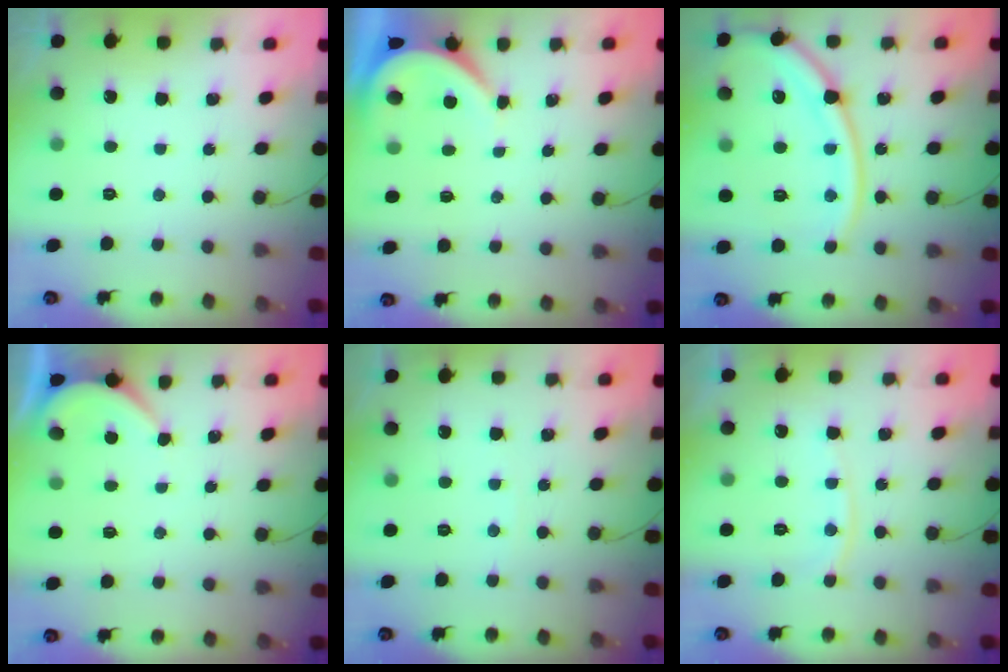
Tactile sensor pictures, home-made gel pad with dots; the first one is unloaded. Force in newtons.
{"total": 3.5, "press": 3.5, "slide": 0.5}
{"total": 16.2, "press": 16.2, "slide": 1.5}
{"total": 2.2, "press": 2.2, "slide": 0.4}
{"total": 1.7, "press": 1.7, "slide": 0.2}
{"total": 8.2, "press": 8.1, "slide": 1.1}